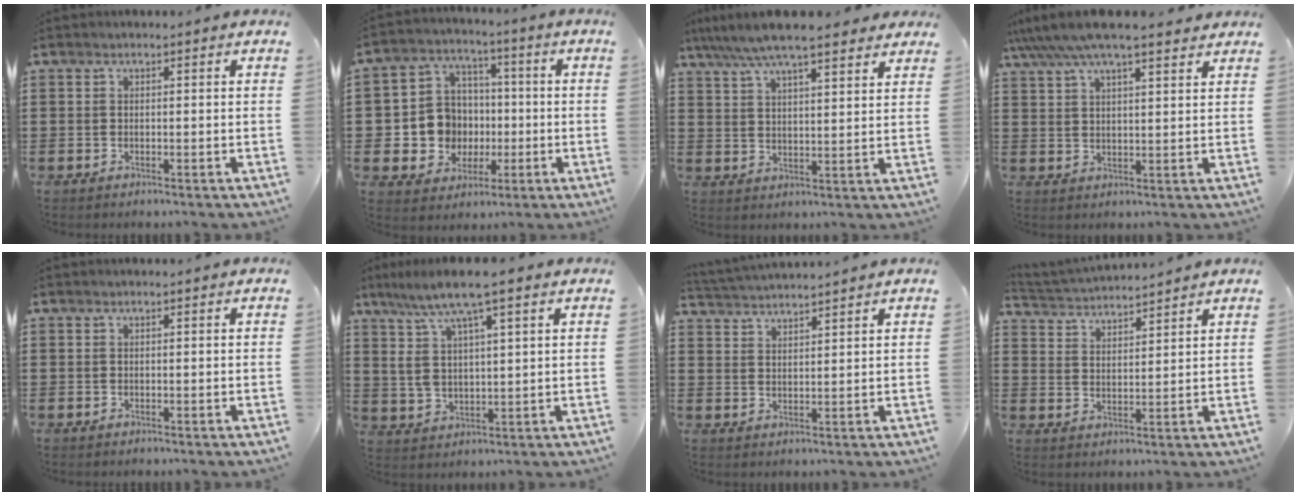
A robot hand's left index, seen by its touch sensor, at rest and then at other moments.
{"total": 9.1, "force": [-0.4, 8.7, 2.5], "torque": [-0.085, 0.012, 0.004]}
{"total": 7.7, "force": [6.7, 1.1, 3.8], "torque": [-0.094, -0.018, 0.120]}
{"total": 6.9, "force": [5.8, 1.1, 3.6], "torque": [-0.087, -0.010, 0.103]}
{"total": 0.0}
{"total": 9.3, "force": [5.6, 2.0, 7.1], "torque": [-0.148, -0.008, 0.096]}
{"total": 2.5, "force": [2.5, -0.3, -0.1], "torque": [-0.008, -0.009, 0.046]}
{"total": 3.1, "force": [3.1, -0.1, -0.2], "torque": [-0.013, -0.018, 0.053]}